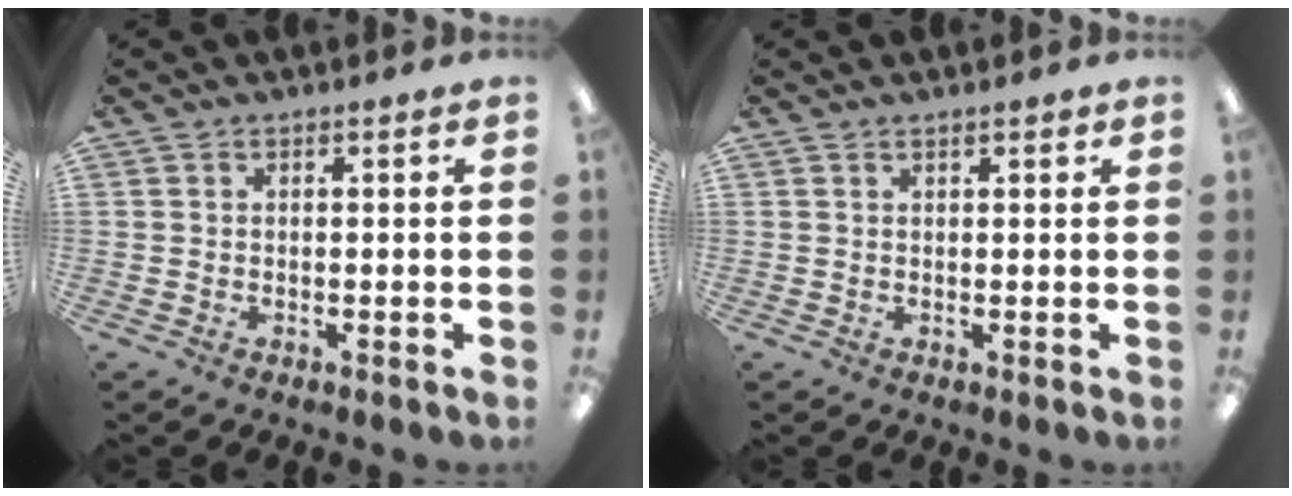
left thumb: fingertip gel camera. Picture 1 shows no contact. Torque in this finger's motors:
{"motor_torque": [-0.18, -0.07, -0.08, -0.06, -0.04]}